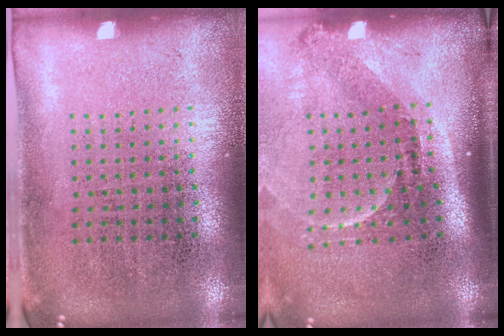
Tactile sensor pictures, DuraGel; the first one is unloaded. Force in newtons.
{"total": 2.2, "press": 1.4, "slide": 1.7}